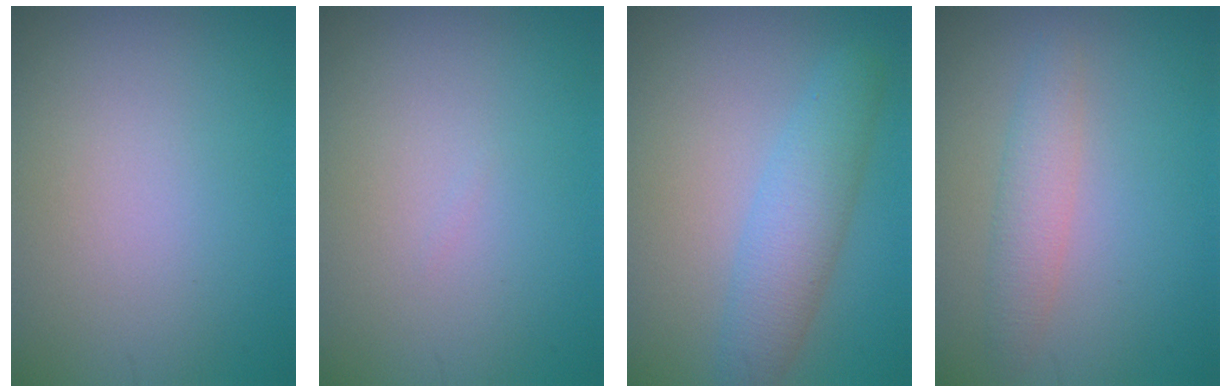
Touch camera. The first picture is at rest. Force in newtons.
{"total": 0.0}
{"total": 4.1, "press": 4.1, "slide": 0.1}
{"total": 2.5, "press": 2.5, "slide": 0.1}